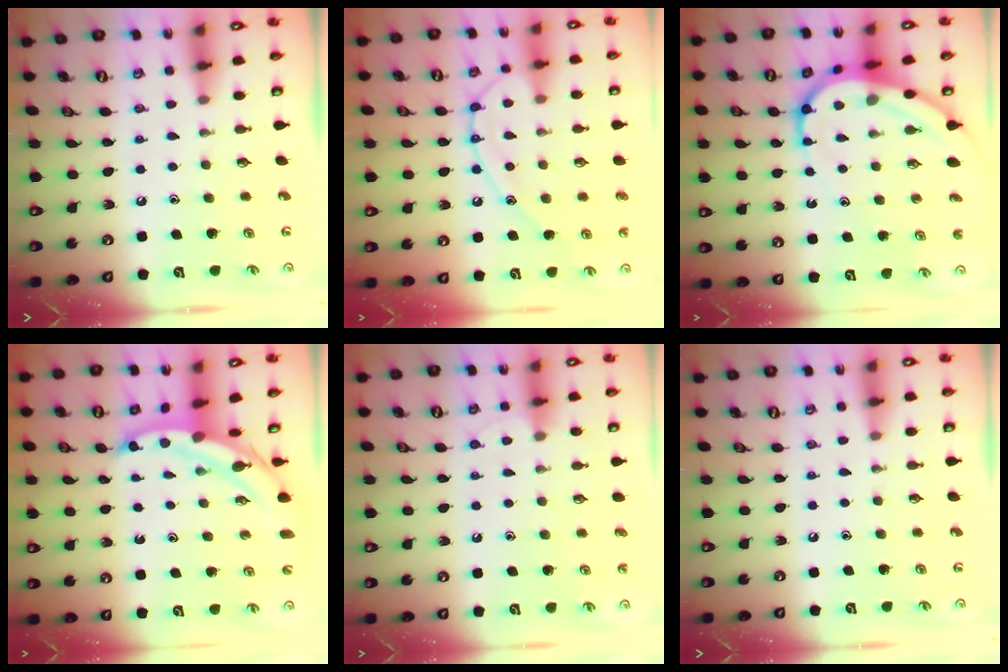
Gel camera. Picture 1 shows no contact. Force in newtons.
{"total": 13.4, "press": 13.4, "slide": 1.1}
{"total": 11.2, "press": 11.1, "slide": 1.1}
{"total": 6.3, "press": 6.3, "slide": 0.6}
{"total": 3.7, "press": 3.7, "slide": 0.4}
{"total": 0.0}